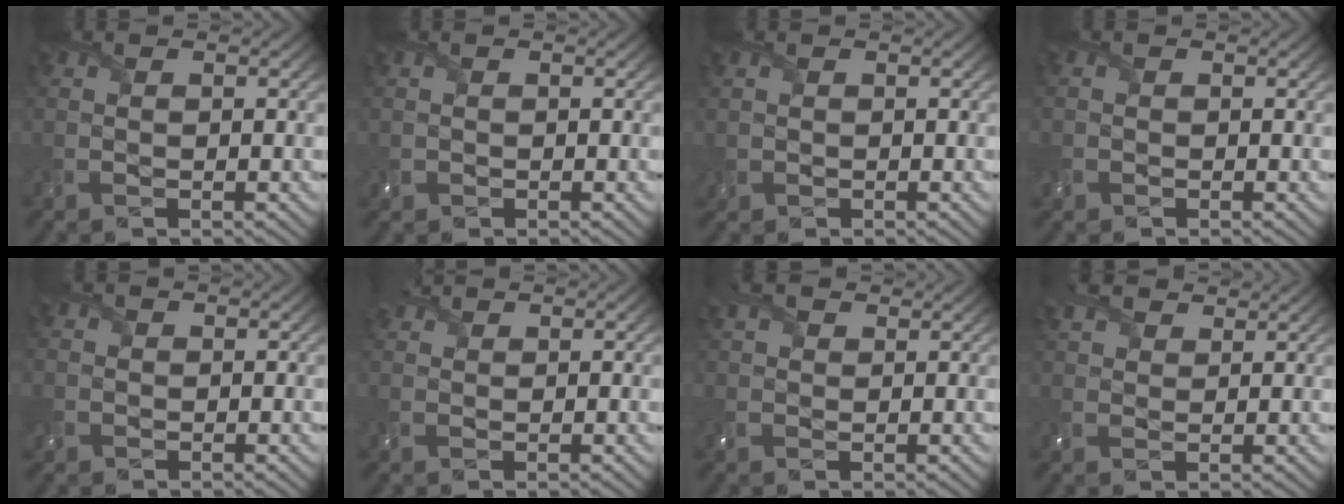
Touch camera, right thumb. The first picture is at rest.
{"total": 0.5, "force": [0.0, 0.5, 0.0], "torque": [0.002, -0.005, -0.001]}
{"total": 1.0, "force": [0.2, 1.0, 0.1], "torque": [-0.008, -0.005, 0.003]}
{"total": 1.5, "force": [-0.7, 1.3, 0.2], "torque": [-0.006, -0.007, -0.019]}
{"total": 1.5, "force": [-0.2, 1.5, 0.2], "torque": [-0.009, -0.005, -0.007]}
{"total": 1.7, "force": [1.6, 0.3, 0.4], "torque": [-0.014, 0.011, 0.038]}
{"total": 3.5, "force": [2.2, 1.9, 2.0], "torque": [-0.057, 0.016, 0.041]}
{"total": 4.6, "force": [3.4, 2.1, 2.2], "torque": [-0.060, 0.016, 0.065]}